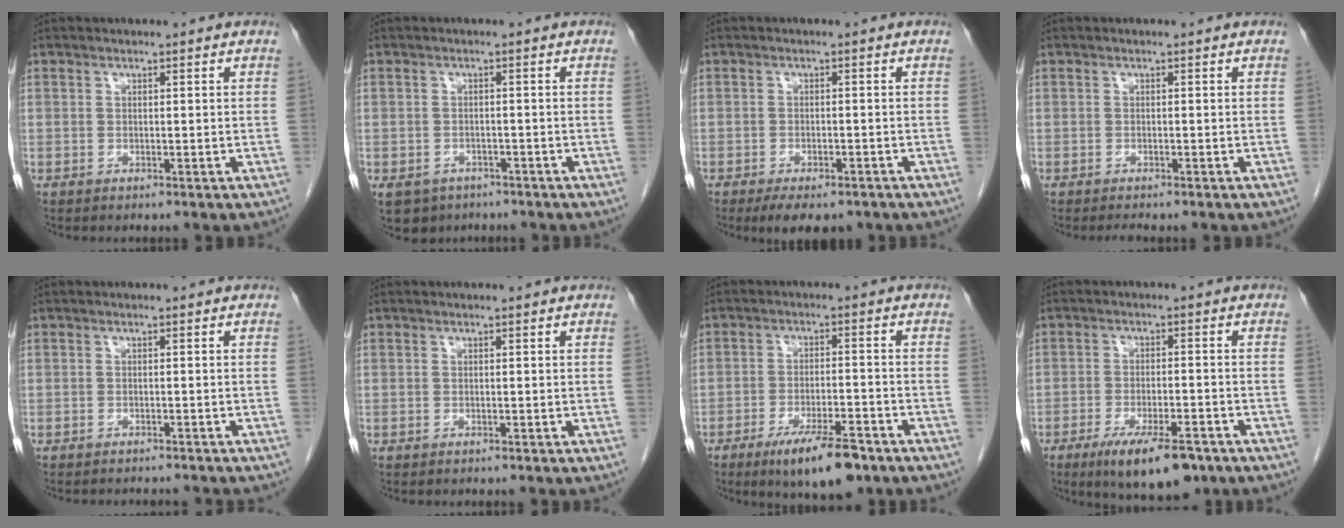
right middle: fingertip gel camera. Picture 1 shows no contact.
{"total": 5.8, "force": [-3.8, 4.2, 1.2], "torque": [-0.023, 0.001, -0.053]}
{"total": 6.4, "force": [-4.7, 2.6, 3.5], "torque": [-0.047, -0.005, -0.068]}
{"total": 1.1, "force": [-1.0, 0.1, 0.4], "torque": [-0.010, -0.004, -0.012]}
{"total": 5.7, "force": [-5.3, 1.0, 1.7], "torque": [-0.015, -0.004, -0.059]}
{"total": 0.0}
{"total": 9.8, "force": [-6.6, 2.1, 7.0], "torque": [-0.116, -0.014, -0.103]}
{"total": 10.6, "force": [-7.1, 2.8, 7.3], "torque": [-0.119, -0.016, -0.110]}